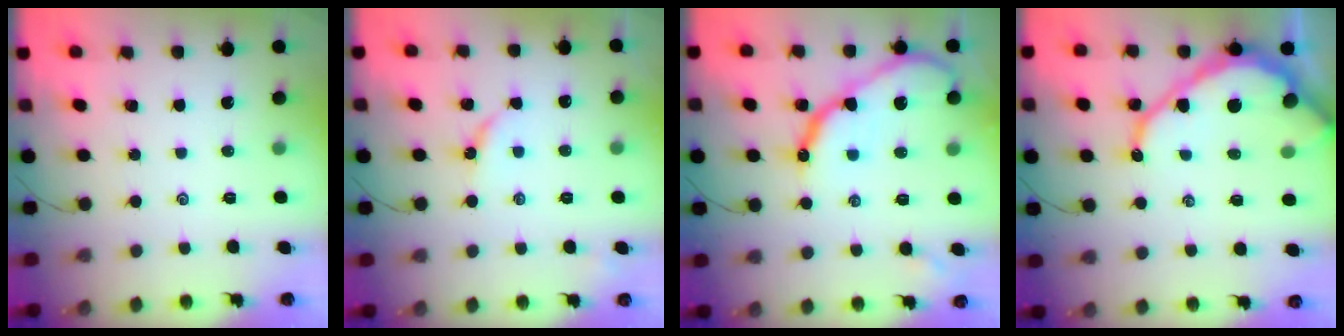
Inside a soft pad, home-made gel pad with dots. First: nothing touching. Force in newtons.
{"total": 2.7, "press": 2.7, "slide": 0.4}
{"total": 13.4, "press": 13.4, "slide": 0.5}
{"total": 15.3, "press": 15.3, "slide": 1.2}